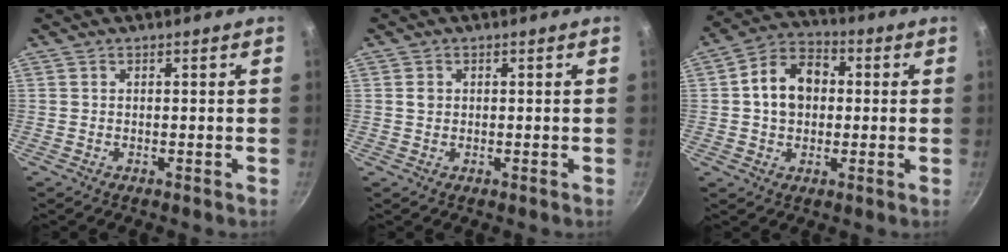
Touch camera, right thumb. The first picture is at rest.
{"total": 1.4, "force": [0.2, 1.2, 0.7], "torque": [-0.008, 0.003, 0.003]}
{"total": 10.8, "force": [0.9, 8.2, 7.0], "torque": [-0.087, 0.024, 0.001]}